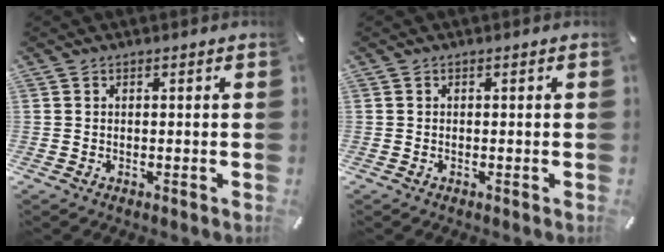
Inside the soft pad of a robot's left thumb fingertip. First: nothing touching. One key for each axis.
{"total": 0.0}